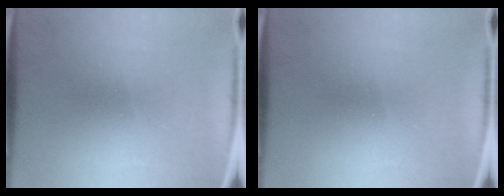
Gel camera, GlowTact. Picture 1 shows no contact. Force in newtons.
{"total": 0.0}